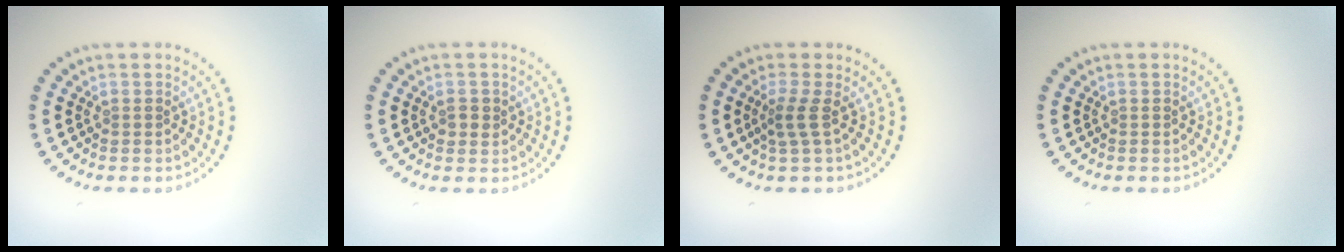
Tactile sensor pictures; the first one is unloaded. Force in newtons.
{"total": 1.2, "press": 1.2, "slide": 0.1}
{"total": 1.8, "press": 1.2, "slide": 1.3}
{"total": 0.0}